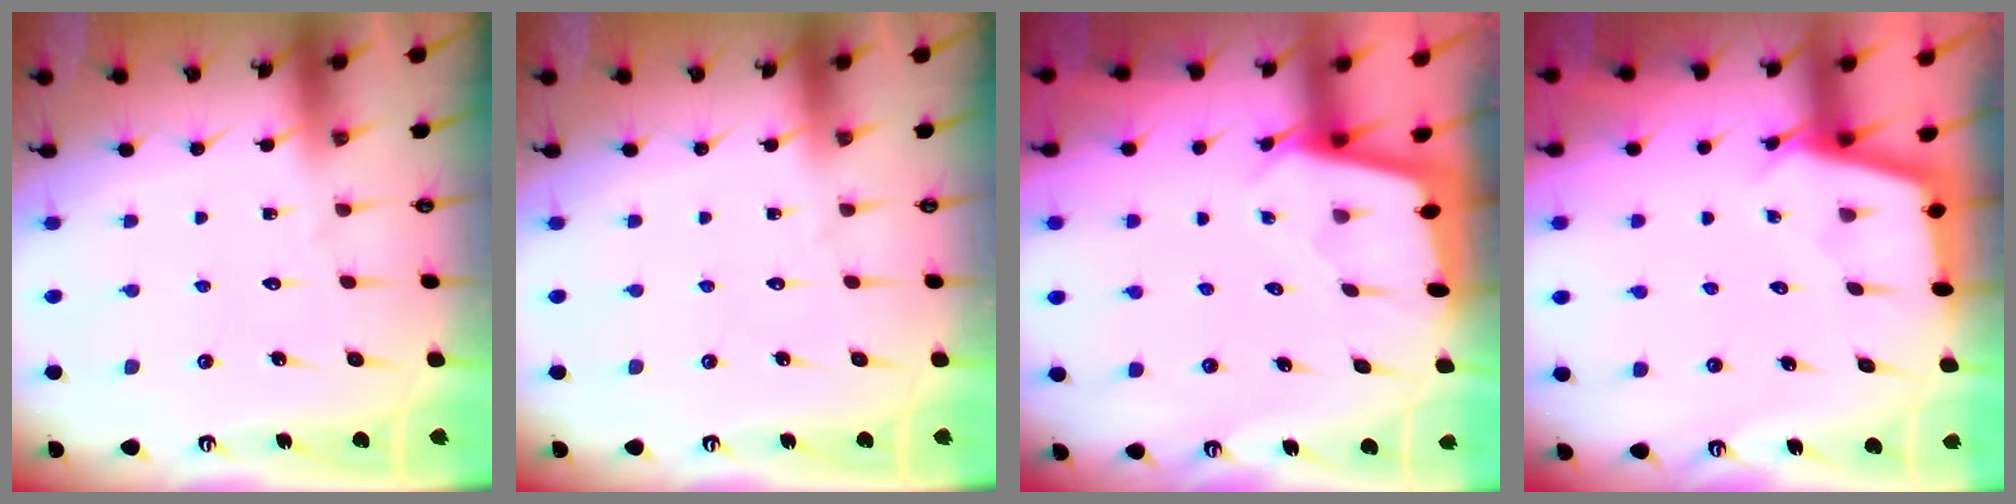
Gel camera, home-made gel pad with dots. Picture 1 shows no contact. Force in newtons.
{"total": 0.0}
{"total": 1.8, "press": 1.8, "slide": 0.2}
{"total": 2.9, "press": 2.9, "slide": 0.3}